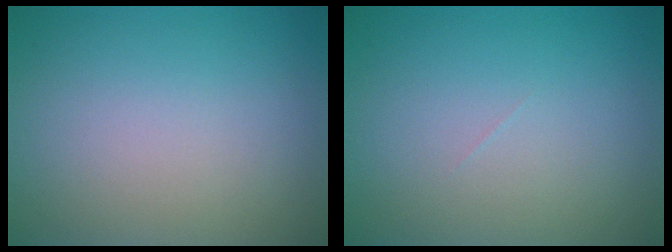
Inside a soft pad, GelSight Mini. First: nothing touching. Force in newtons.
{"total": 0.0}